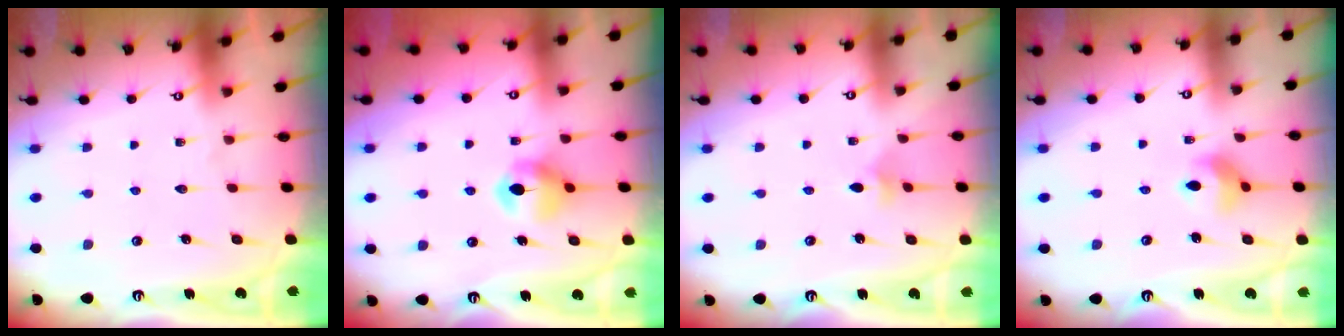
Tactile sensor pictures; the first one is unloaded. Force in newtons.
{"total": 7.1, "press": 7.1, "slide": 0.6}
{"total": 2.7, "press": 2.6, "slide": 0.6}
{"total": 8.0, "press": 8.0, "slide": 1.1}